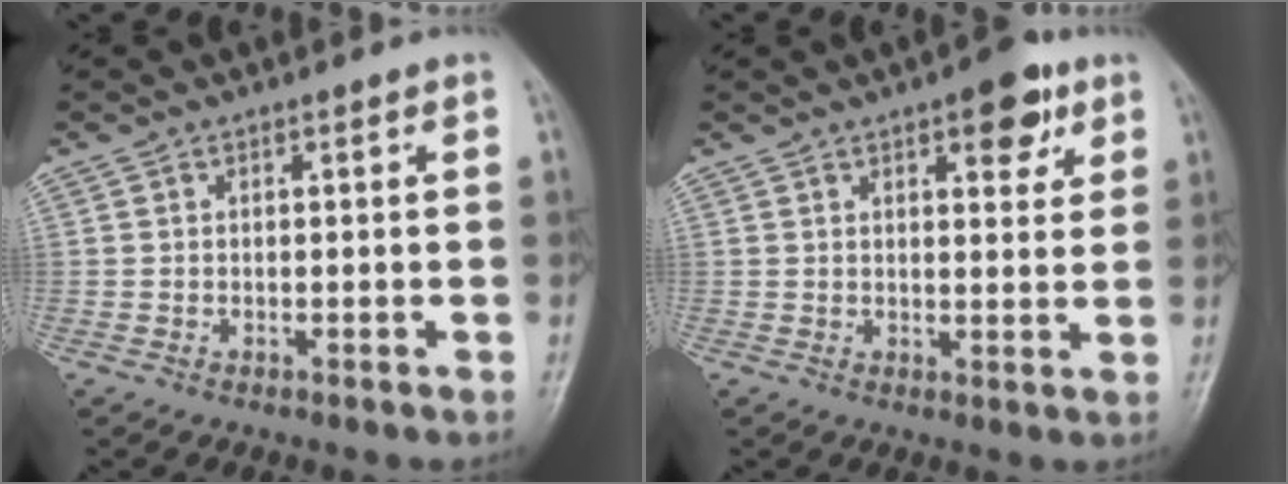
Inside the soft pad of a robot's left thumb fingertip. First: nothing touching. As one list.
[{"total": 7.5, "force": [4.1, 3.2, 5.3], "torque": [-0.045, -0.016, 0.049]}]